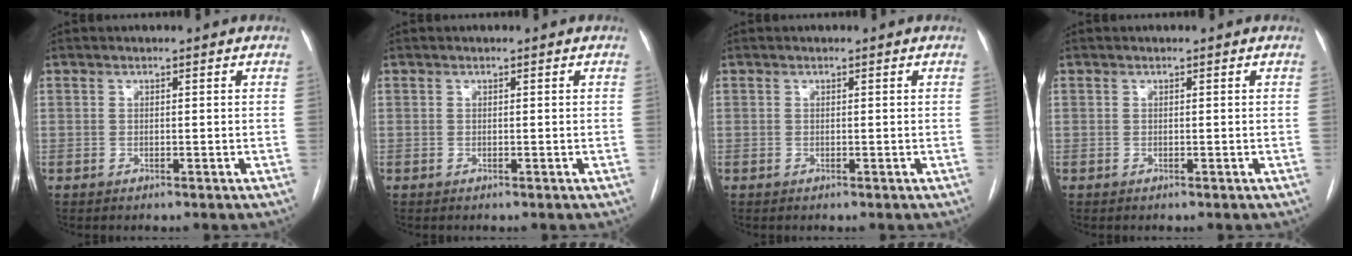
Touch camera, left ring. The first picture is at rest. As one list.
[{"total": 0.0}, {"total": 0.0}, {"total": 0.0}]